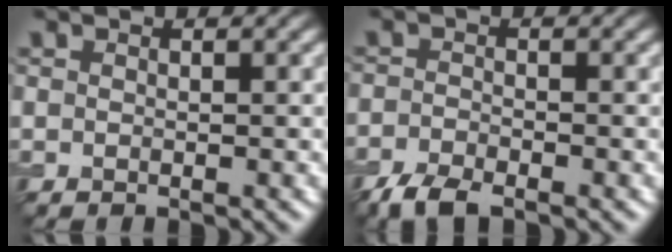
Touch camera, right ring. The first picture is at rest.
{"total": 2.9, "force": [-2.3, 0.9, 1.5], "torque": [-0.033, -0.004, -0.051]}